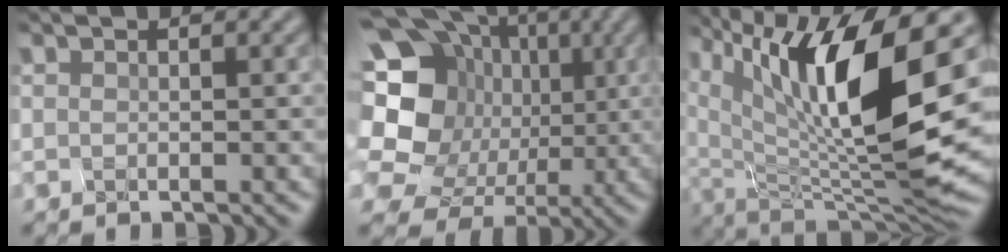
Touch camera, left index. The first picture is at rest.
{"total": 16.3, "force": [1.4, 14.8, 6.5], "torque": [-0.196, 0.027, 0.031]}
{"total": 12.7, "force": [4.2, 4.0, 11.3], "torque": [-0.215, -0.009, 0.092]}